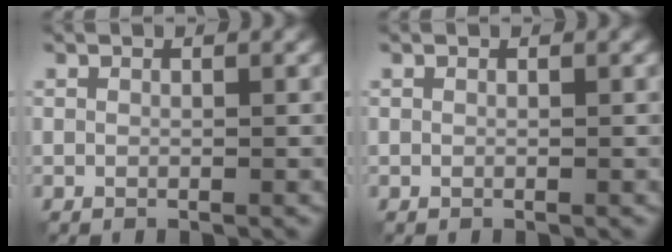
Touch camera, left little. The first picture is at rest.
{"total": 0.0}